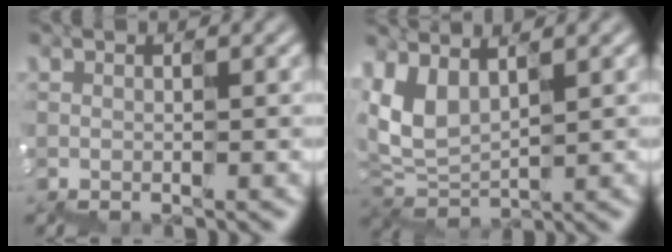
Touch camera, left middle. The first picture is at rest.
{"total": 3.2, "force": [2.8, 1.5, 0.5], "torque": [-0.058, 0.008, 0.061]}